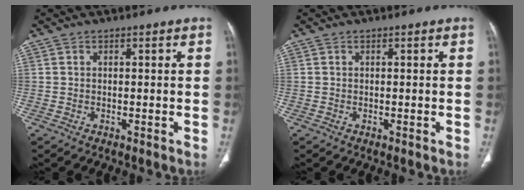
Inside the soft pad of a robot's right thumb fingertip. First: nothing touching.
{"total": 0.0}